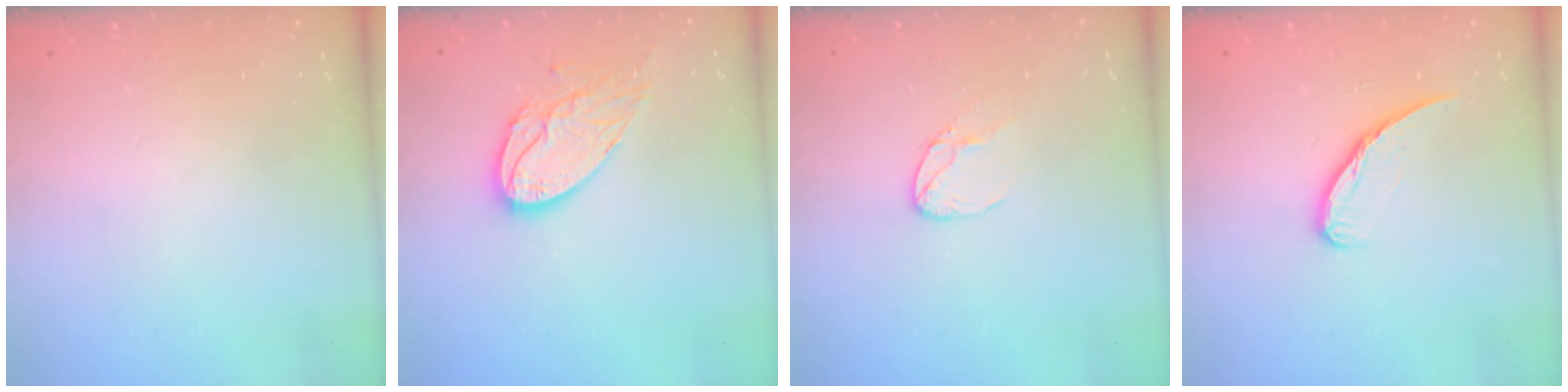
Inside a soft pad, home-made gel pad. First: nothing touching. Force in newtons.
{"total": 11.7, "press": 11.7, "slide": 1.0}
{"total": 4.0, "press": 4.0, "slide": 0.2}
{"total": 7.1, "press": 7.0, "slide": 0.6}